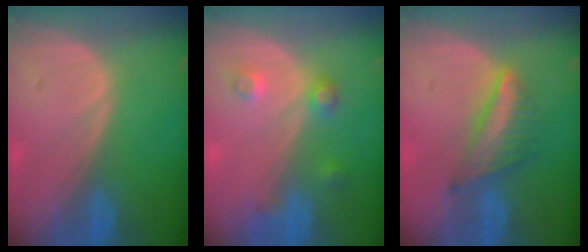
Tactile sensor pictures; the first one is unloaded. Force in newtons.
{"total": 3.4, "press": 3.2, "slide": 1.1}
{"total": 6.3, "press": 5.8, "slide": 2.6}